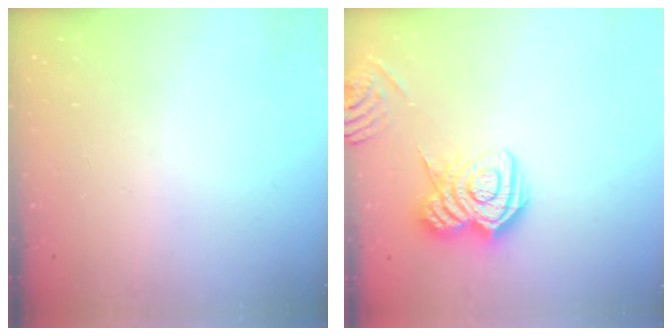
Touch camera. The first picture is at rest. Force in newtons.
{"total": 10.2, "press": 10.1, "slide": 1.4}